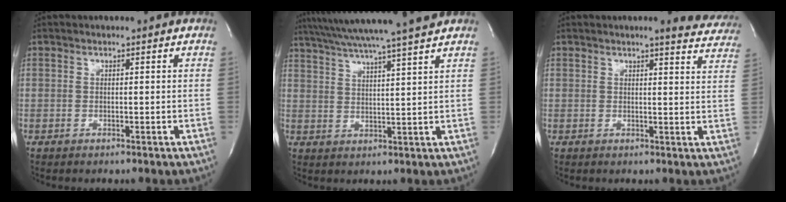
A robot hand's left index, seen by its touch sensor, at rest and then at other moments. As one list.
[{"total": 15.0, "force": [13.0, -1.8, 7.1], "torque": [-0.128, -0.003, 0.189]}, {"total": 9.0, "force": [8.4, 1.3, 3.0], "torque": [-0.018, -0.021, 0.068]}]